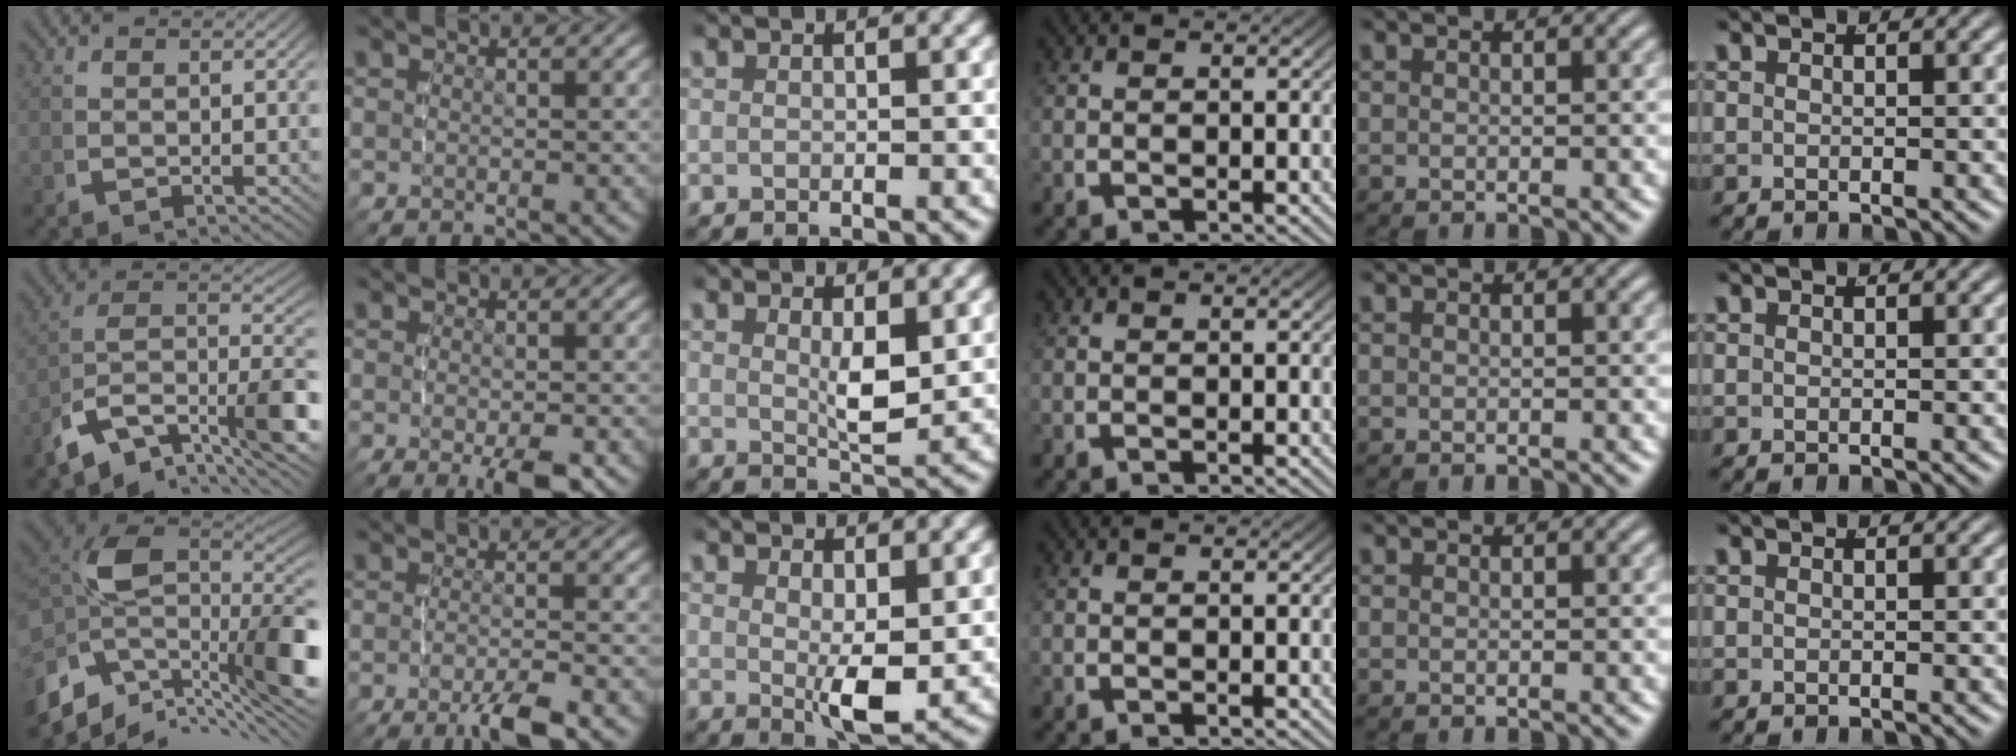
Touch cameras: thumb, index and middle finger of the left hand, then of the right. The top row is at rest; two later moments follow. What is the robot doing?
{"motion": "lift_and_place", "object": "stress ball aka squeeze ball"}